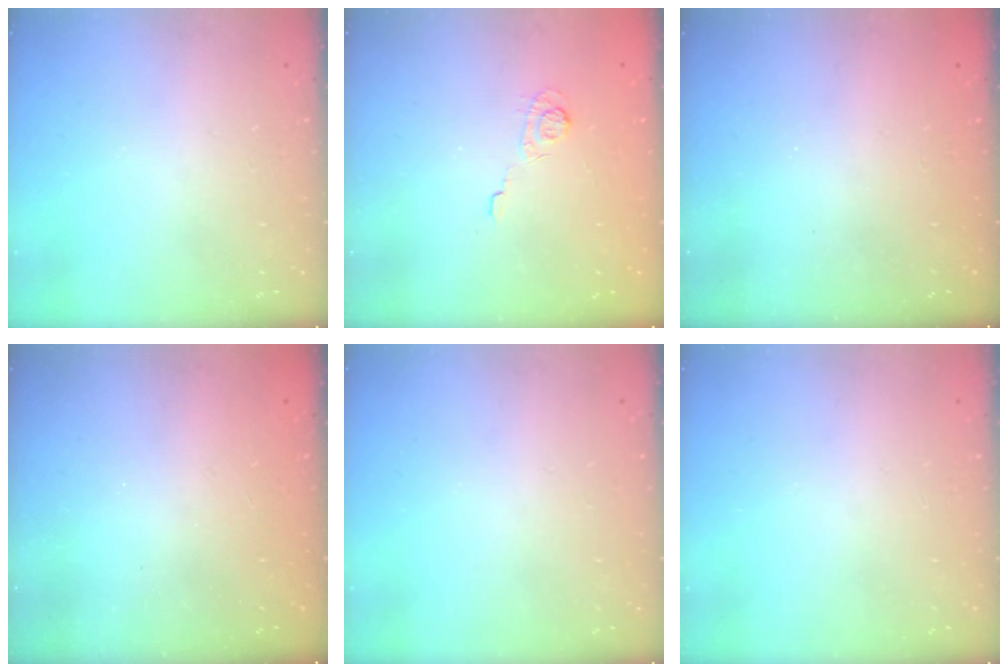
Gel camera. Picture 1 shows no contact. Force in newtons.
{"total": 3.2, "press": 2.8, "slide": 1.6}
{"total": 2.4, "press": 2.3, "slide": 0.8}
{"total": 2.5, "press": 2.4, "slide": 0.8}
{"total": 0.0}
{"total": 0.0}